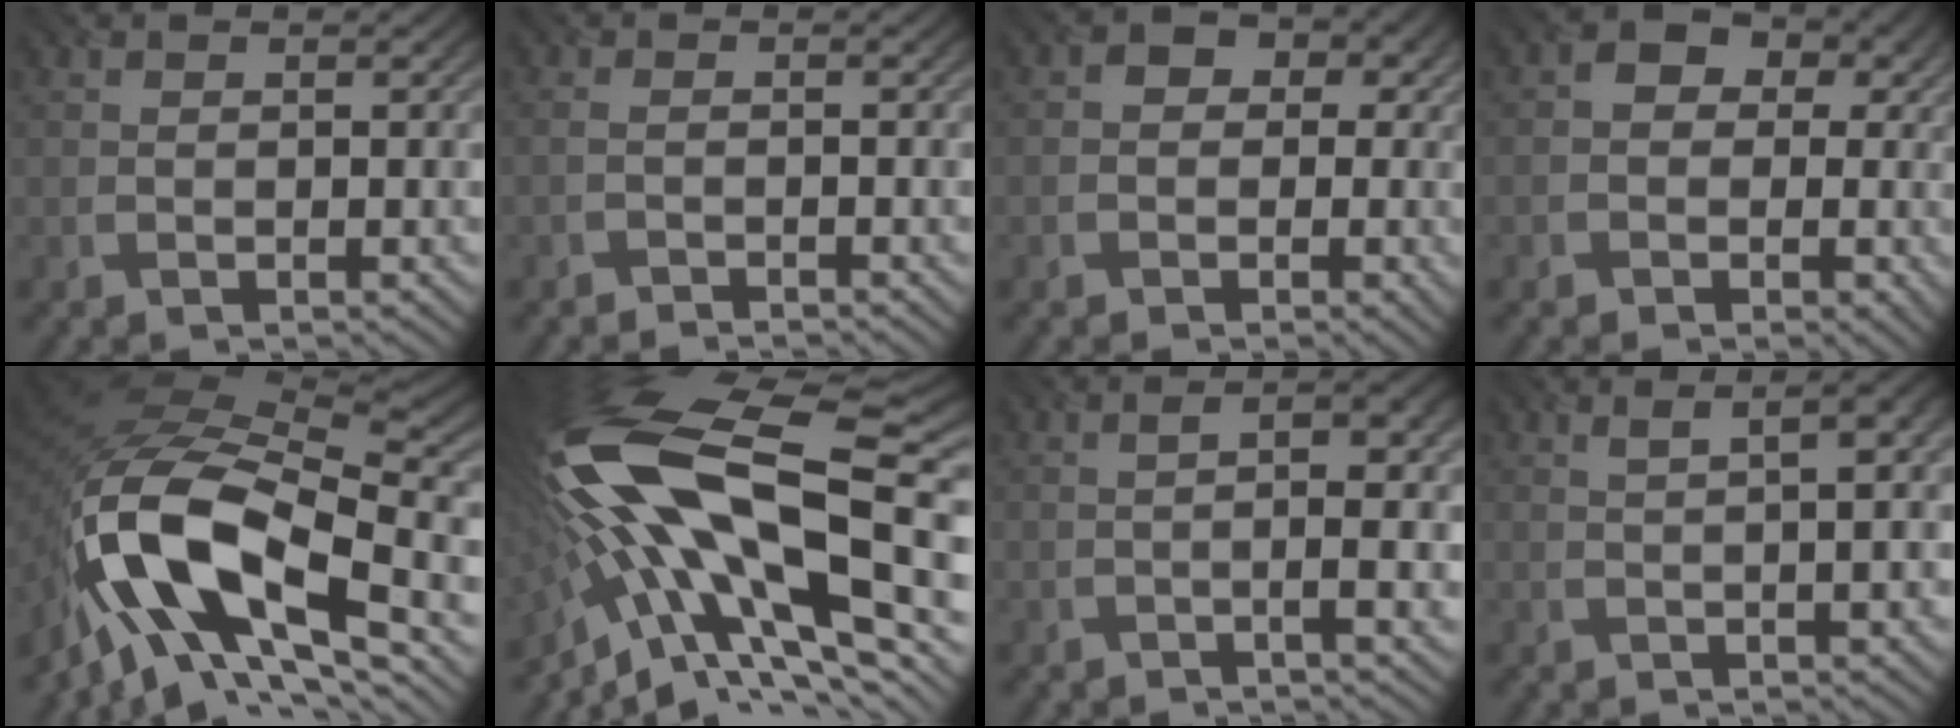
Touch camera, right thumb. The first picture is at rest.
{"total": 1.0, "force": [-0.9, 0.2, 0.4], "torque": [0.000, 0.000, -0.023]}
{"total": 4.4, "force": [0.1, 3.8, 2.1], "torque": [-0.019, 0.004, -0.006]}
{"total": 6.9, "force": [0.7, 5.8, 3.7], "torque": [-0.047, 0.008, -0.004]}
{"total": 16.7, "force": [-6.6, 7.9, 13.1], "torque": [-0.252, -0.007, -0.129]}
{"total": 20.6, "force": [-2.8, 8.8, 18.4], "torque": [-0.351, -0.007, -0.057]}
{"total": 5.6, "force": [-0.7, 1.5, 5.3], "torque": [-0.077, 0.001, -0.008]}
{"total": 5.7, "force": [0.8, 1.7, 5.4], "torque": [-0.054, 0.016, 0.010]}